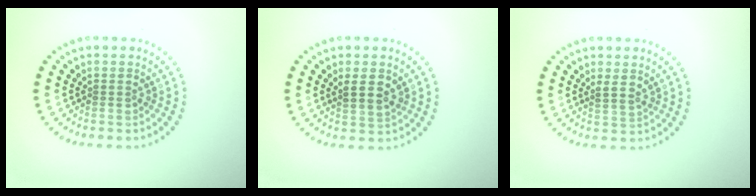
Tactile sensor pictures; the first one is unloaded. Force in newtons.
{"total": 2.3, "press": 2.1, "slide": 0.9}
{"total": 1.0, "press": 0.8, "slide": 0.6}